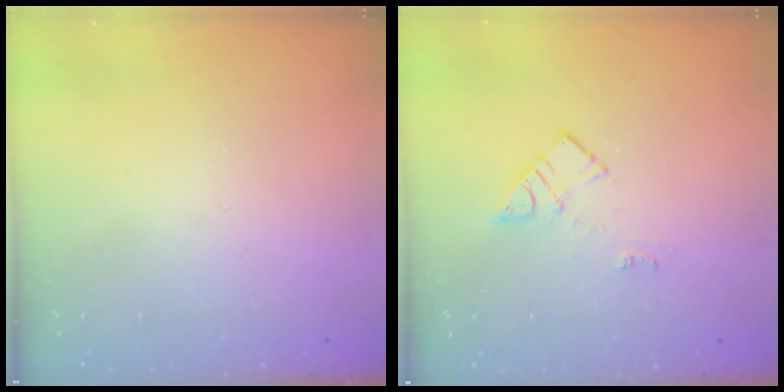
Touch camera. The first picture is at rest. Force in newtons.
{"total": 8.5, "press": 8.5, "slide": 0.6}